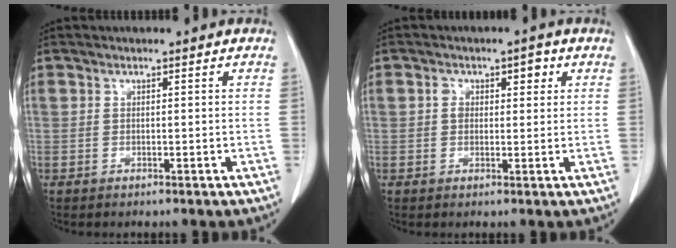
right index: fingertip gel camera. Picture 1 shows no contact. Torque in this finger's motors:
{"motor_torque": [0.10, 0.20, 0.04, 0.00]}